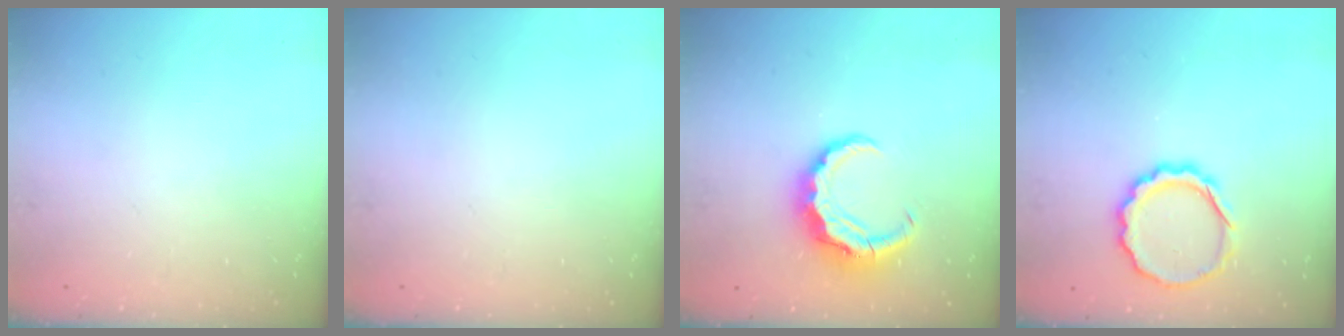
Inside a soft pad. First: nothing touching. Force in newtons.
{"total": 0.0}
{"total": 8.3, "press": 8.3, "slide": 0.9}
{"total": 10.7, "press": 10.6, "slide": 1.9}